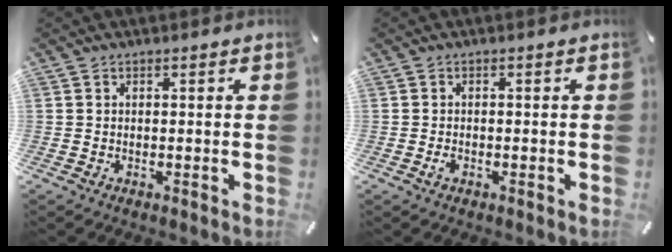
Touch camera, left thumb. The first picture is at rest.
{"total": 1.4, "force": [-0.6, 0.8, 1.0], "torque": [-0.019, -0.001, -0.011]}